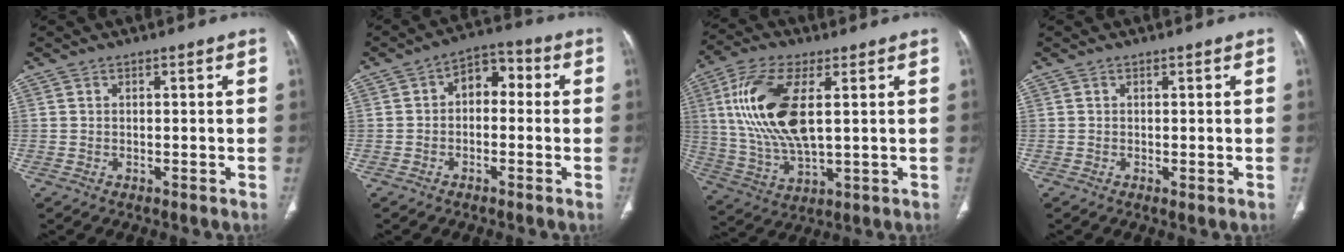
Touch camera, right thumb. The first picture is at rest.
{"total": 6.4, "force": [0.1, 4.4, 4.7], "torque": [-0.041, 0.030, -0.014]}
{"total": 17.1, "force": [3.5, 7.4, 15.1], "torque": [-0.318, -0.010, 0.073]}
{"total": 0.8, "force": [-0.1, 0.2, 0.8], "torque": [-0.015, -0.005, -0.001]}